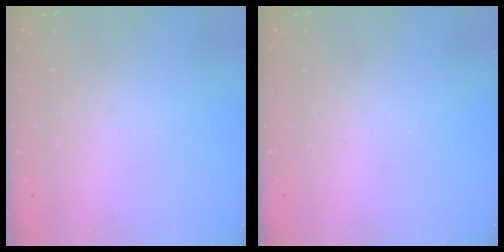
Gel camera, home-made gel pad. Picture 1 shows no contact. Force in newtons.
{"total": 0.0}